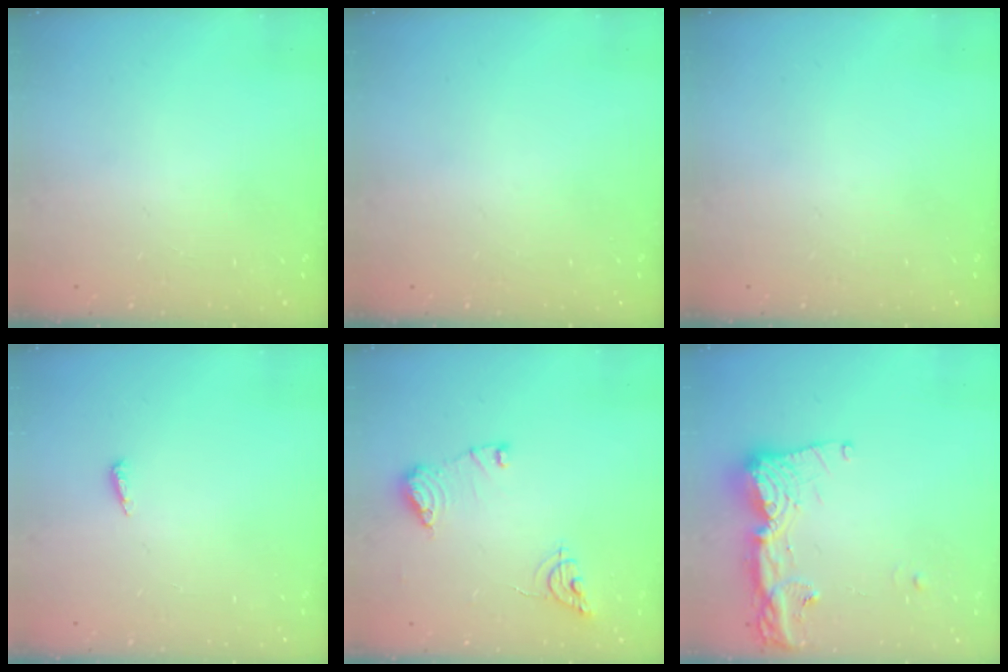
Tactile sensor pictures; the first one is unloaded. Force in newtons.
{"total": 0.0}
{"total": 0.0}
{"total": 4.1, "press": 4.0, "slide": 0.8}
{"total": 10.2, "press": 10.2, "slide": 0.6}
{"total": 14.5, "press": 14.4, "slide": 1.7}